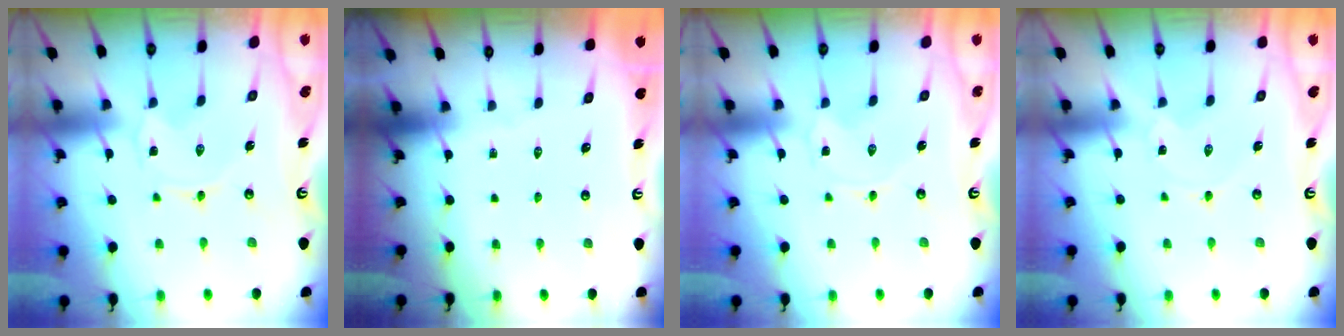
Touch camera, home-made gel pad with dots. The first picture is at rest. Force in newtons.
{"total": 0.0}
{"total": 0.0}
{"total": 0.9, "press": 0.9, "slide": 0.2}